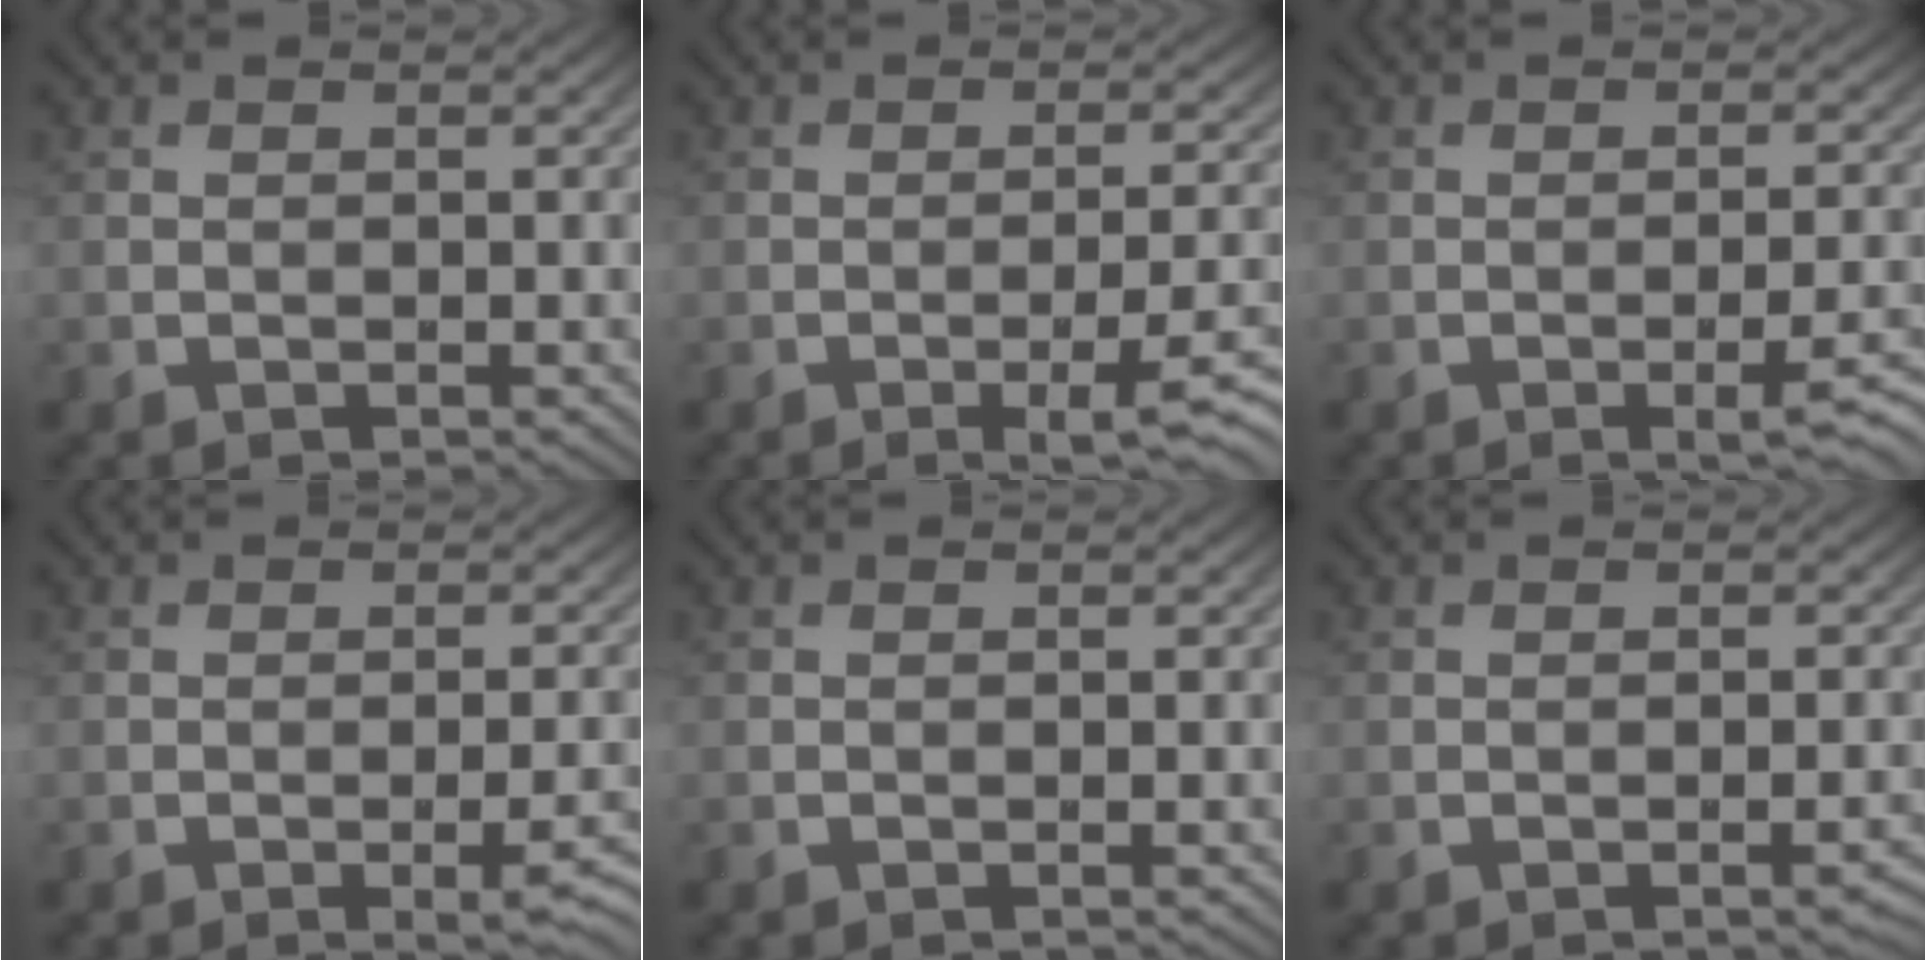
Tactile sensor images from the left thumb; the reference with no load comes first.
{"total": 5.3, "force": [-2.6, 0.9, 4.5], "torque": [-0.064, 0.001, -0.030]}
{"total": 3.9, "force": [-1.9, 0.7, 3.3], "torque": [-0.047, 0.003, -0.024]}
{"total": 3.8, "force": [-1.7, 1.0, 3.3], "torque": [-0.042, 0.001, -0.020]}
{"total": 0.0}
{"total": 1.0, "force": [-0.7, 0.1, 0.7], "torque": [-0.005, 0.002, -0.012]}